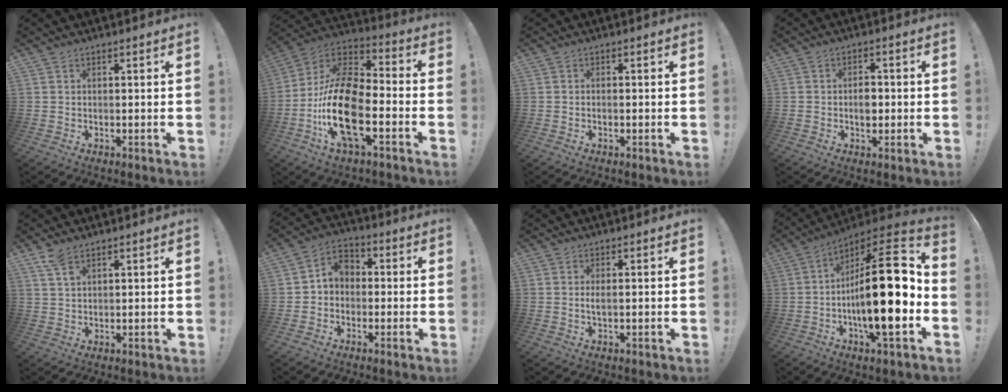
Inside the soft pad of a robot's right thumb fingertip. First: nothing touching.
{"total": 22.5, "force": [-6.8, 10.6, 18.6], "torque": [-0.377, 0.032, -0.112]}
{"total": 0.9, "force": [-0.6, 0.2, 0.6], "torque": [-0.011, 0.000, -0.011]}
{"total": 4.2, "force": [-0.7, 2.9, 3.0], "torque": [-0.034, 0.003, -0.019]}
{"total": 4.1, "force": [2.8, 1.5, 2.5], "torque": [-0.054, -0.010, 0.052]}
{"total": 6.1, "force": [-1.0, 5.4, 2.9], "torque": [-0.046, 0.022, -0.013]}
{"total": 1.9, "force": [-0.1, 0.4, 1.8], "torque": [-0.028, -0.004, -0.003]}
{"total": 26.1, "force": [-3.3, 7.6, 24.8], "torque": [-0.406, 0.009, -0.060]}